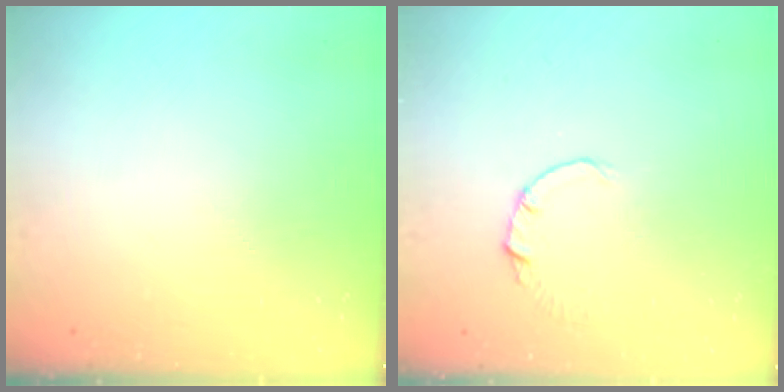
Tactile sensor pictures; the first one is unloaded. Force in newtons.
{"total": 0.5, "press": 0.5, "slide": 0.1}